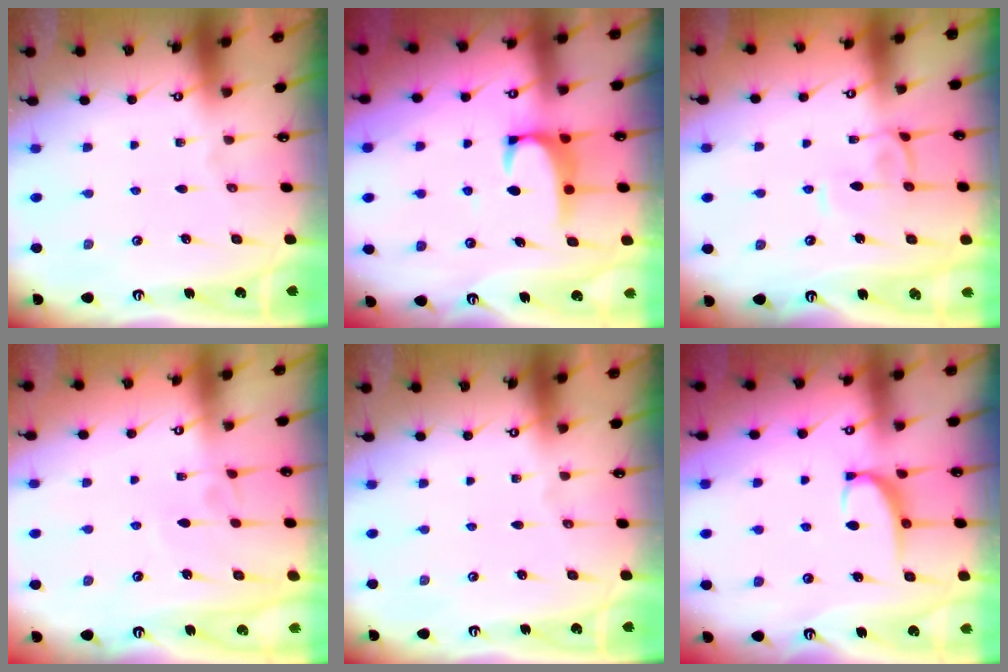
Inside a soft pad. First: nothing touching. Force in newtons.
{"total": 2.8, "press": 2.8, "slide": 0.3}
{"total": 0.0}
{"total": 3.3, "press": 3.3, "slide": 0.2}
{"total": 0.0}
{"total": 2.9, "press": 2.7, "slide": 0.9}